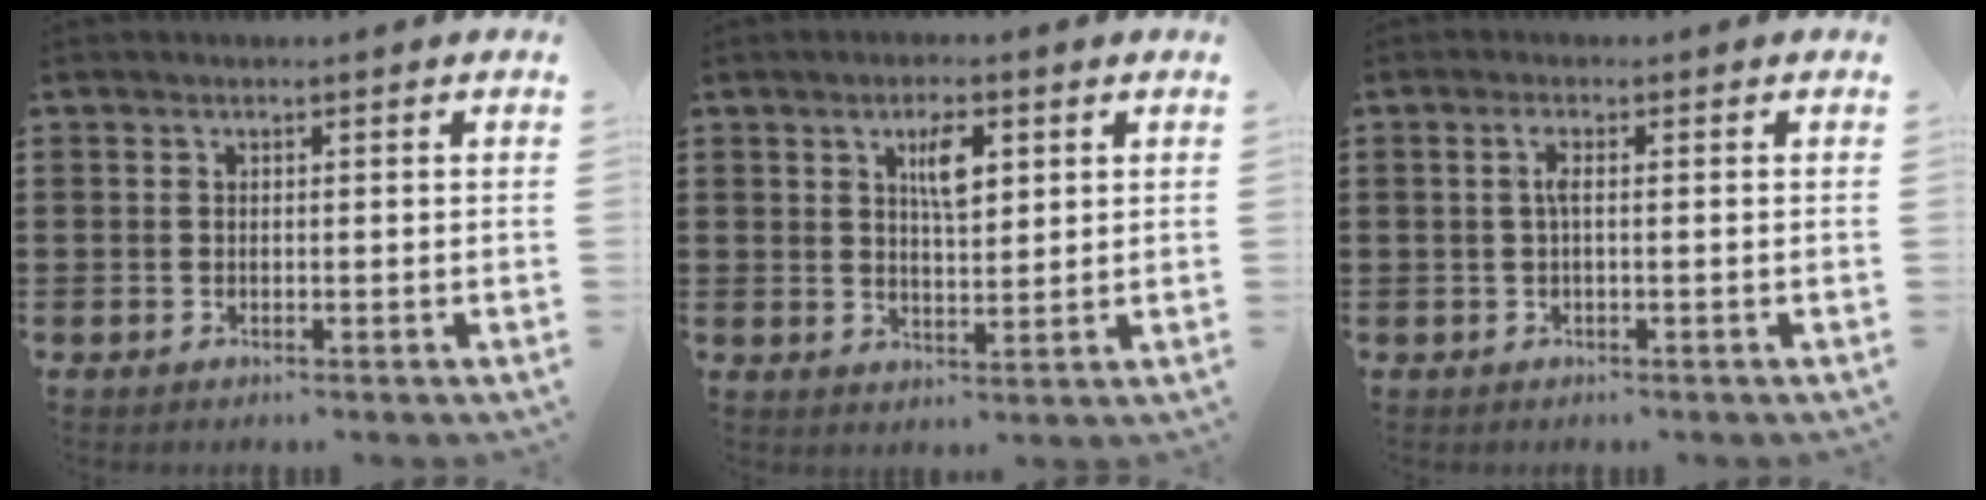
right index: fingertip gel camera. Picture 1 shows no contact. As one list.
[{"total": 5.0, "force": [2.0, 1.7, 4.2], "torque": [-0.074, 0.002, 0.030]}, {"total": 1.9, "force": [-0.1, 0.3, 1.9], "torque": [-0.038, 0.002, -0.003]}]